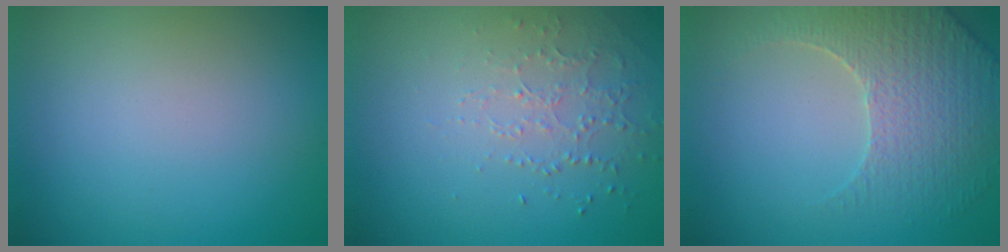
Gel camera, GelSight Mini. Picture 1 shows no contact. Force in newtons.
{"total": 1.3, "press": 1.0, "slide": 0.8}
{"total": 4.1, "press": 4.0, "slide": 0.9}